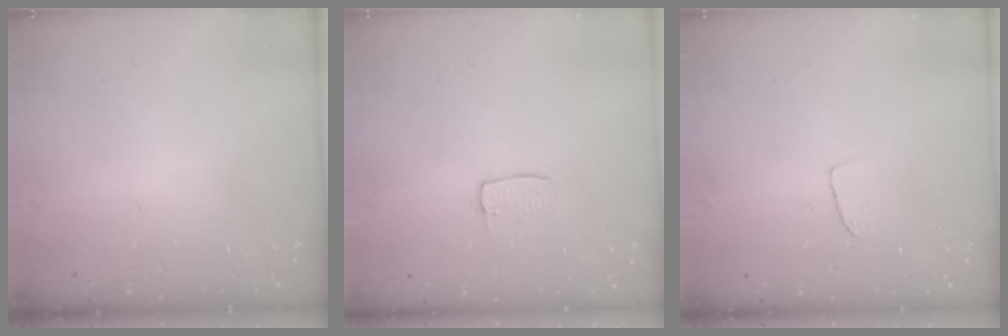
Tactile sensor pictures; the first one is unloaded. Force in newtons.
{"total": 4.8, "press": 4.8, "slide": 0.3}
{"total": 2.5, "press": 2.5, "slide": 0.1}